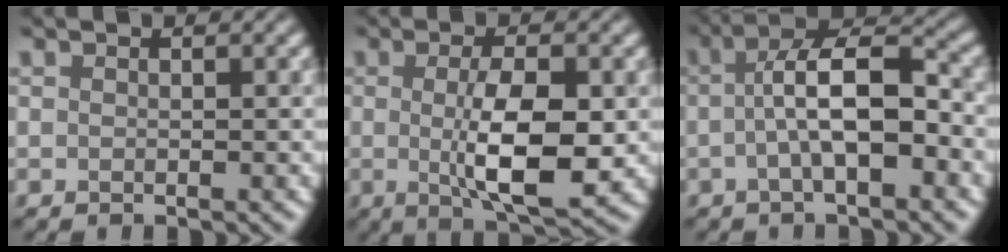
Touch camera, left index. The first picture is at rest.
{"total": 7.0, "force": [-0.3, 2.1, 6.7], "torque": [-0.113, -0.007, -0.002]}
{"total": 6.4, "force": [-0.8, 2.1, 6.0], "torque": [-0.100, 0.015, -0.021]}